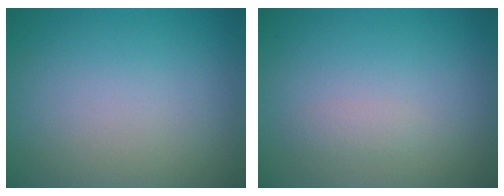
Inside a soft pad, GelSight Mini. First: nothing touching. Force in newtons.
{"total": 0.8, "press": 0.8, "slide": 0.0}